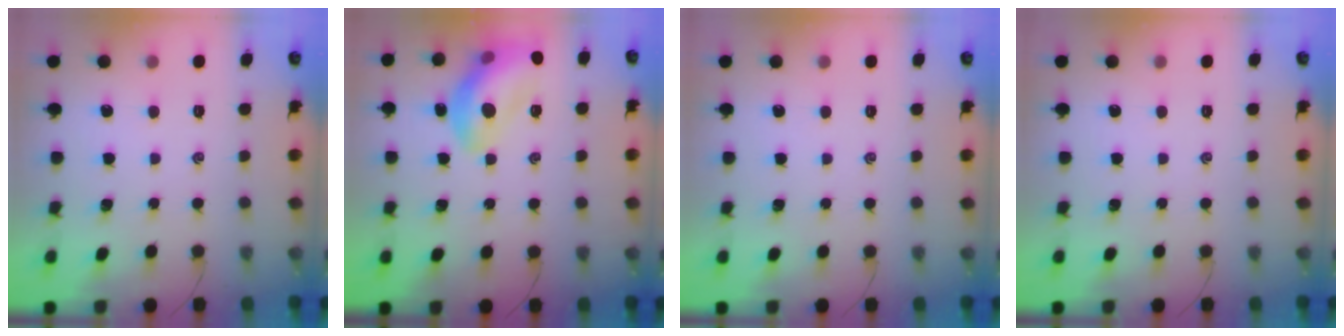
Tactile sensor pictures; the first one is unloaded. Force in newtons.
{"total": 14.8, "press": 14.7, "slide": 2.2}
{"total": 0.0}
{"total": 0.0}